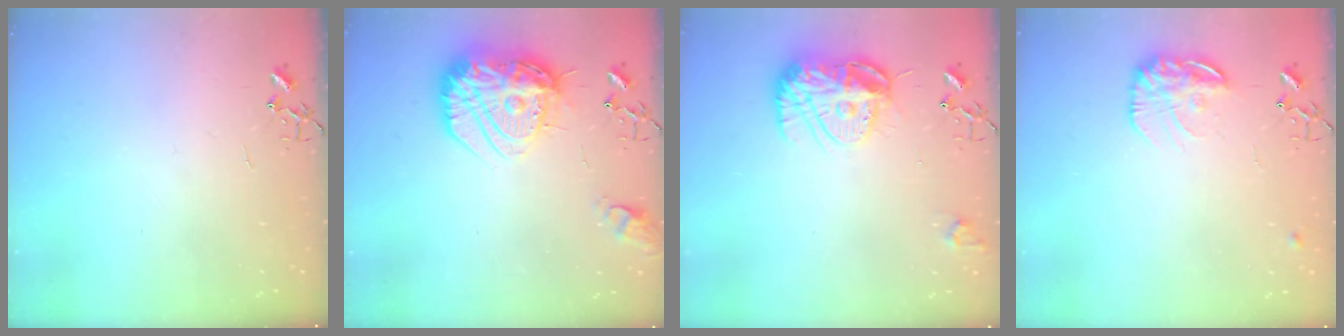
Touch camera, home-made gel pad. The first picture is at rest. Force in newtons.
{"total": 20.4, "press": 20.3, "slide": 1.9}
{"total": 13.8, "press": 13.7, "slide": 1.3}
{"total": 14.1, "press": 14.1, "slide": 0.9}